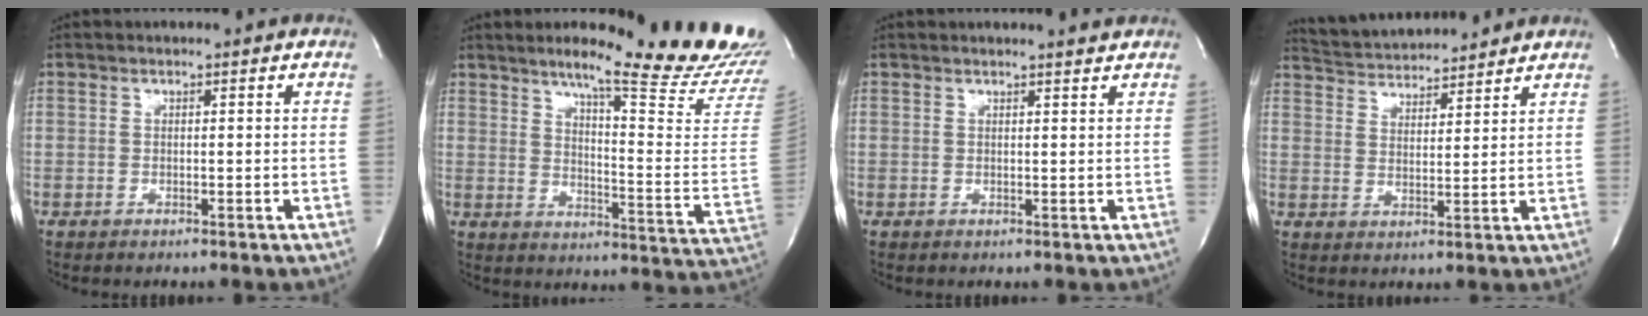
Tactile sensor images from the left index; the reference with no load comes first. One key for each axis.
{"total": 22.2, "fx": 18.8, "fy": -0.5, "fz": 11.9, "tx": -0.168, "ty": -0.102, "tz": 0.231}
{"total": 2.6, "fx": 2.6, "fy": -0.3, "fz": 0.4, "tx": -0.011, "ty": -0.002, "tz": 0.026}
{"total": 10.5, "fx": 10.1, "fy": 1.0, "fz": 2.5, "tx": -0.054, "ty": 0.018, "tz": 0.165}